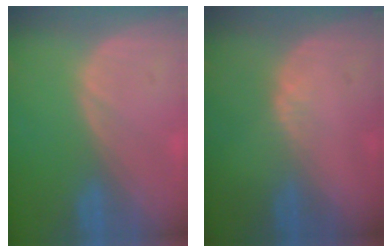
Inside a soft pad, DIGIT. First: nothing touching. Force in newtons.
{"total": 1.2, "press": 0.9, "slide": 0.8}